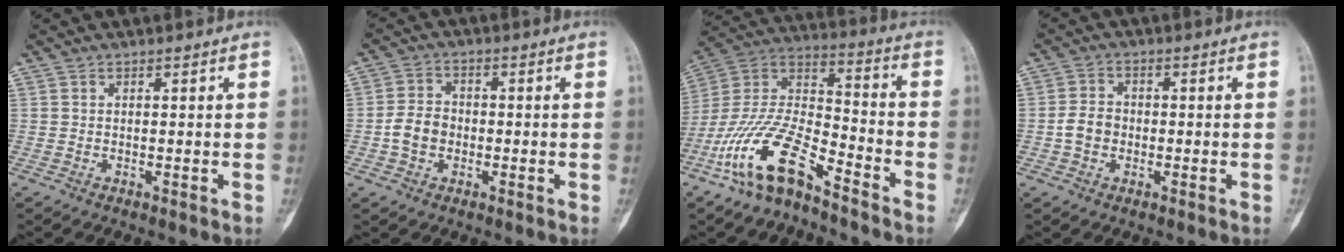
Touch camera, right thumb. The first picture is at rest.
{"total": 5.7, "force": [-1.3, 4.5, 3.3], "torque": [-0.052, 0.017, -0.029]}
{"total": 17.0, "force": [-11.2, 6.1, 11.3], "torque": [-0.215, 0.078, -0.215]}
{"total": 4.4, "force": [-0.9, 3.6, 2.5], "torque": [-0.040, 0.014, -0.021]}